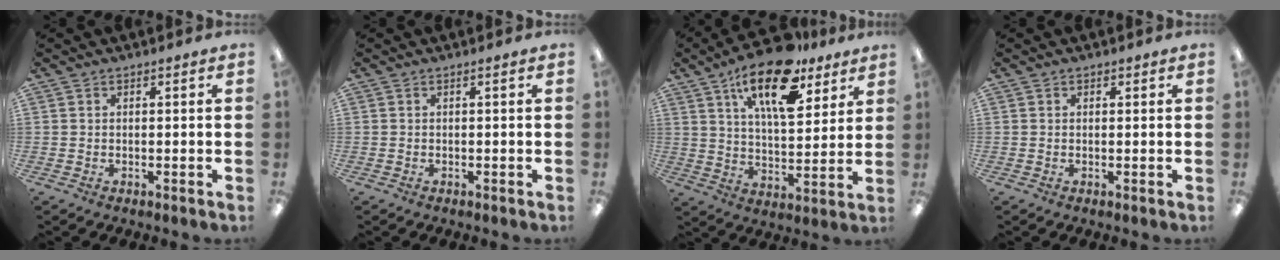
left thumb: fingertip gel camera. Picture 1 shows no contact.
{"total": 0.0}
{"total": 18.9, "force": [11.6, 8.2, 12.5], "torque": [-0.198, -0.052, 0.191]}
{"total": 0.9, "force": [0.5, 0.7, 0.2], "torque": [0.004, 0.000, 0.008]}